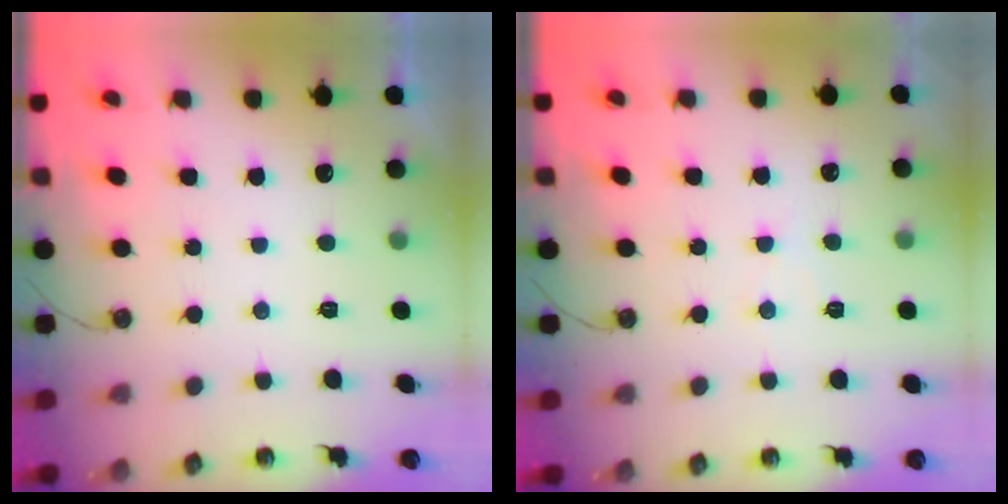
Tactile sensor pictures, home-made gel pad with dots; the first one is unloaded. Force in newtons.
{"total": 3.2, "press": 3.2, "slide": 0.5}